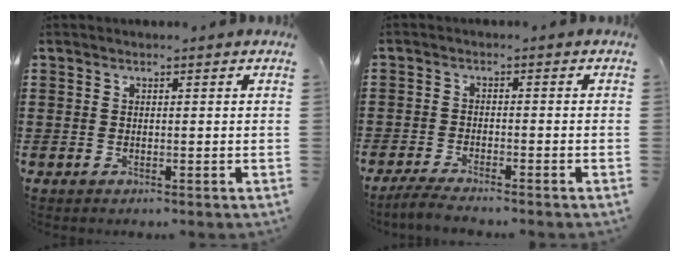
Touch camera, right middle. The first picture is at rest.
{"total": 2.9, "force": [-2.7, 0.1, 0.9], "torque": [-0.023, -0.001, -0.057]}